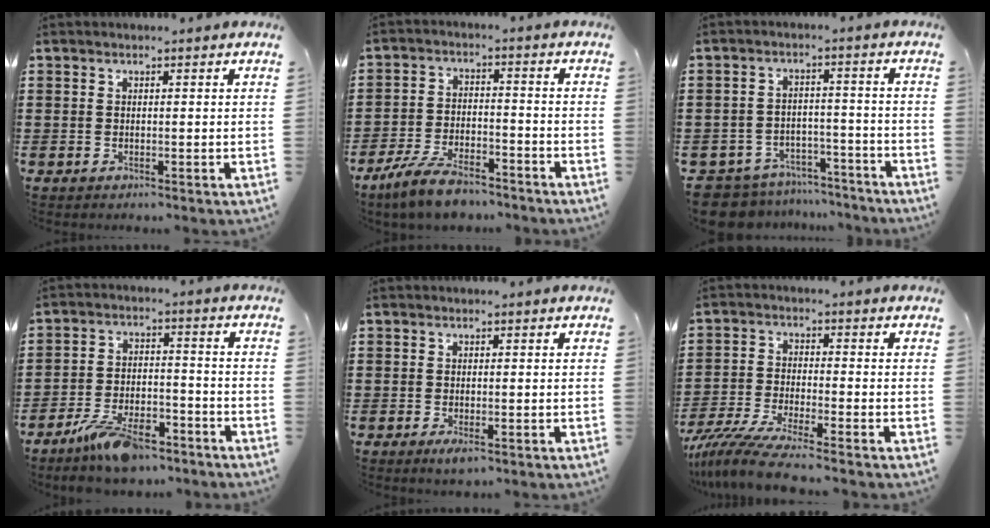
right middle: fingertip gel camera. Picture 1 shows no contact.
{"total": 7.5, "force": [-6.4, 1.8, 3.5], "torque": [-0.077, 0.005, -0.121]}
{"total": 6.7, "force": [-6.5, 1.2, 0.5], "torque": [-0.026, 0.012, -0.133]}
{"total": 8.4, "force": [-6.5, 2.5, 4.8], "torque": [-0.093, 0.009, -0.121]}
{"total": 1.4, "force": [-0.7, 0.6, 1.0], "torque": [-0.019, -0.002, -0.012]}
{"total": 7.0, "force": [-6.1, 0.1, 3.5], "torque": [-0.086, -0.018, -0.120]}